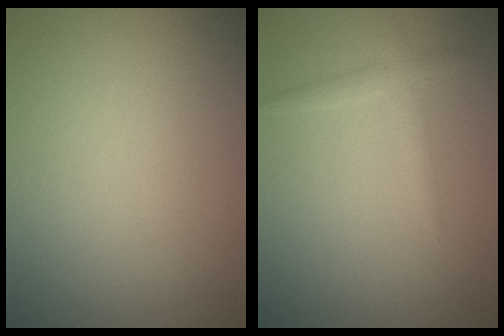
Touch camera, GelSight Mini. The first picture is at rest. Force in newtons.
{"total": 0.9, "press": 0.9, "slide": 0.1}